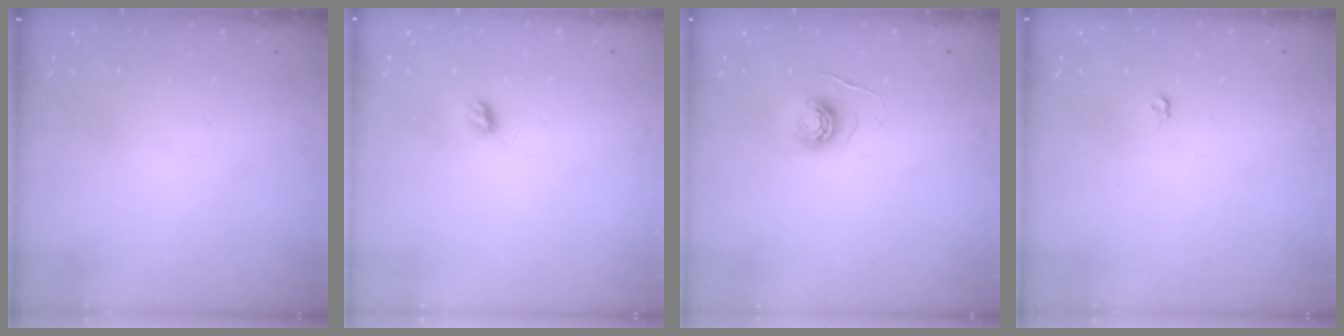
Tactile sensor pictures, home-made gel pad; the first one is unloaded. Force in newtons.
{"total": 5.0, "press": 5.0, "slide": 0.4}
{"total": 5.8, "press": 5.8, "slide": 0.3}
{"total": 3.6, "press": 3.5, "slide": 0.6}